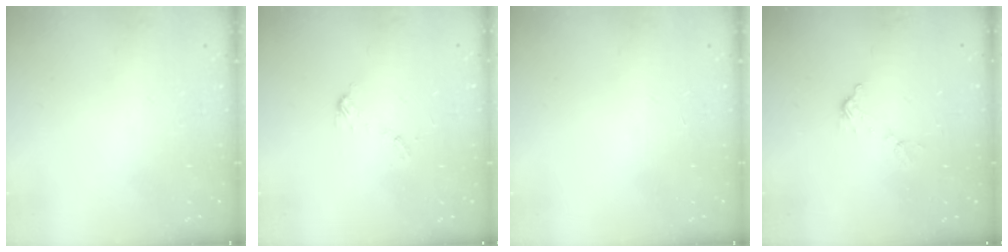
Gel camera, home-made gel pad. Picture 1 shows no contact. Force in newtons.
{"total": 4.6, "press": 4.6, "slide": 0.4}
{"total": 0.0}
{"total": 6.8, "press": 6.7, "slide": 0.4}